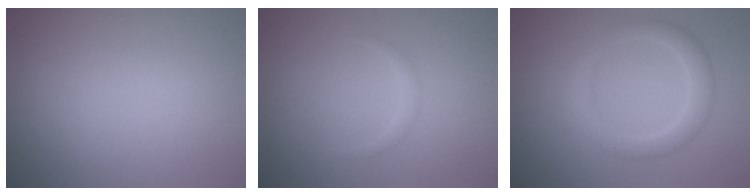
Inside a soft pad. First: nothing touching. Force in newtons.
{"total": 0.6, "press": 0.6, "slide": 0.0}
{"total": 2.9, "press": 2.9, "slide": 0.2}